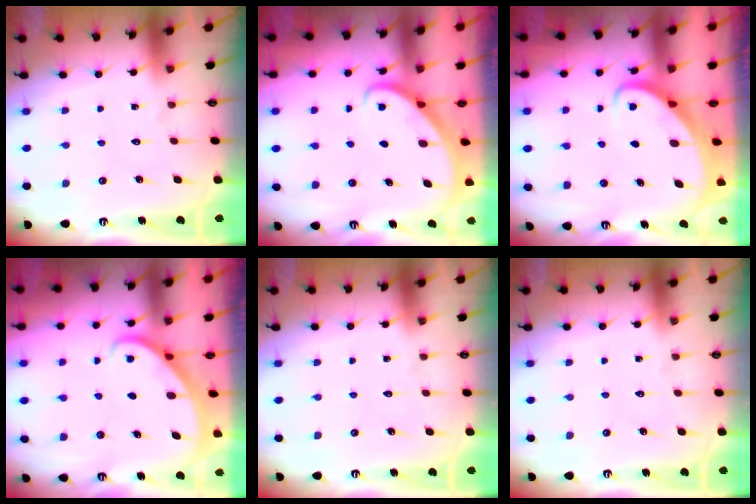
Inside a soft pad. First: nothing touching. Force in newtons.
{"total": 2.9, "press": 2.9, "slide": 0.2}
{"total": 2.8, "press": 2.8, "slide": 0.4}
{"total": 2.3, "press": 2.3, "slide": 0.2}
{"total": 0.0}
{"total": 0.0}